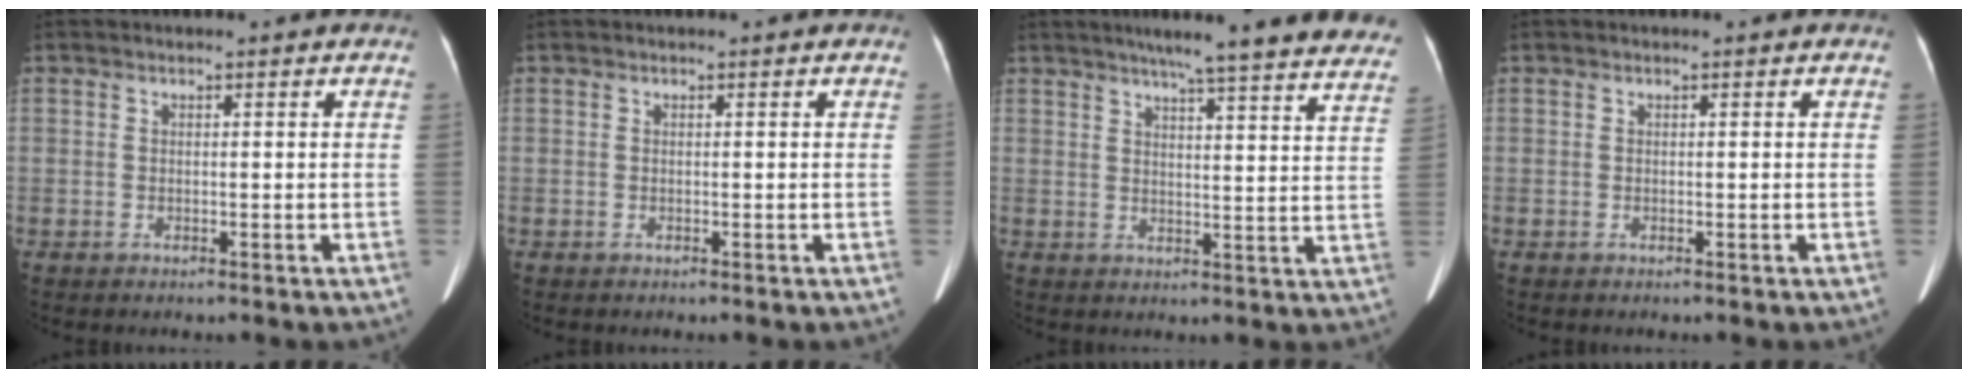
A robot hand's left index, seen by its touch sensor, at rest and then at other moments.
{"total": 0.0}
{"total": 24.3, "force": [21.5, 1.2, 11.3], "torque": [-0.151, -0.044, 0.246]}
{"total": 0.0}